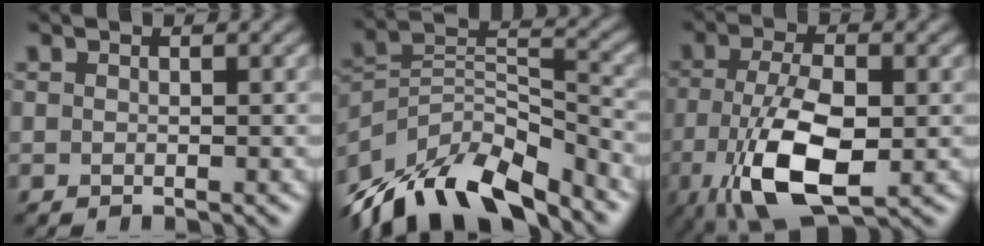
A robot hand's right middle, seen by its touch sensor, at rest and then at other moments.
{"total": 11.6, "force": [-9.4, 4.3, 5.3], "torque": [-0.095, 0.009, -0.180]}
{"total": 9.0, "force": [-3.2, 3.8, 7.5], "torque": [-0.163, -0.013, -0.057]}